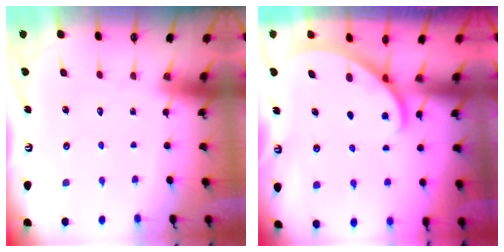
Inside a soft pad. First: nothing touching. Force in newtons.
{"total": 2.2, "press": 2.2, "slide": 0.2}